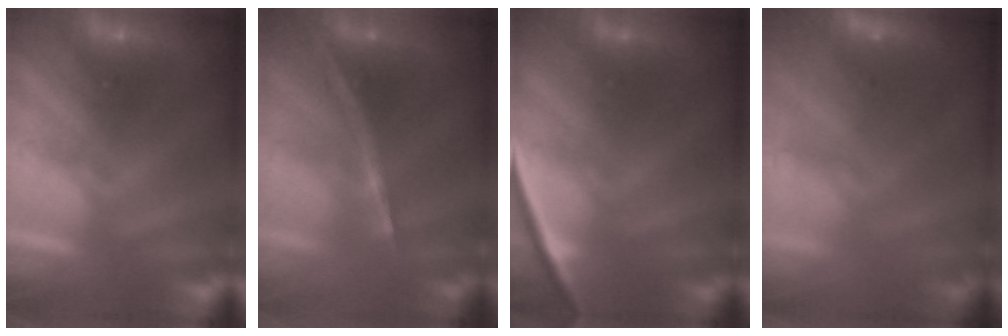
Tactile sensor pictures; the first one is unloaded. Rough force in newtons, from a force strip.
{"total": 1.7}
{"total": 2.2}
{"total": 10.0}